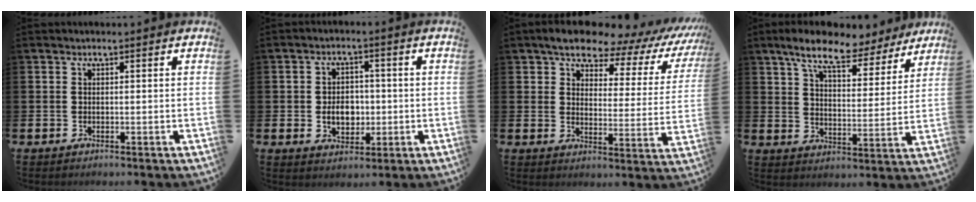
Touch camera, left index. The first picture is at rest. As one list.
[{"total": 4.4, "force": [-0.5, 3.5, 2.7], "torque": [-0.030, -0.002, -0.019]}, {"total": 7.0, "force": [6.1, 2.7, 2.3], "torque": [-0.049, -0.052, 0.094]}, {"total": 9.3, "force": [8.0, 2.6, 3.9], "torque": [-0.094, -0.040, 0.137]}]